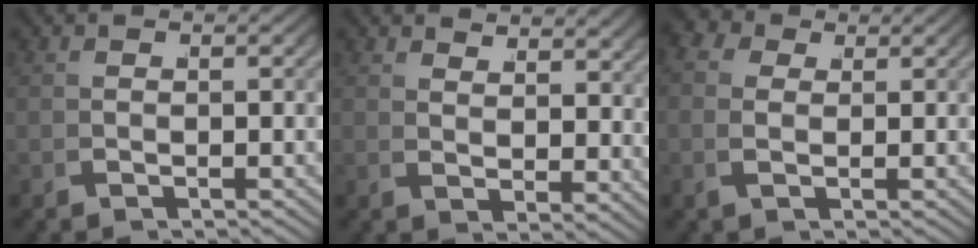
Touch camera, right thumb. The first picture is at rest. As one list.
[{"total": 3.2, "force": [2.8, 1.0, 1.3], "torque": [-0.001, -0.002, 0.050]}, {"total": 2.9, "force": [1.3, 2.3, 1.3], "torque": [-0.026, -0.007, 0.019]}]